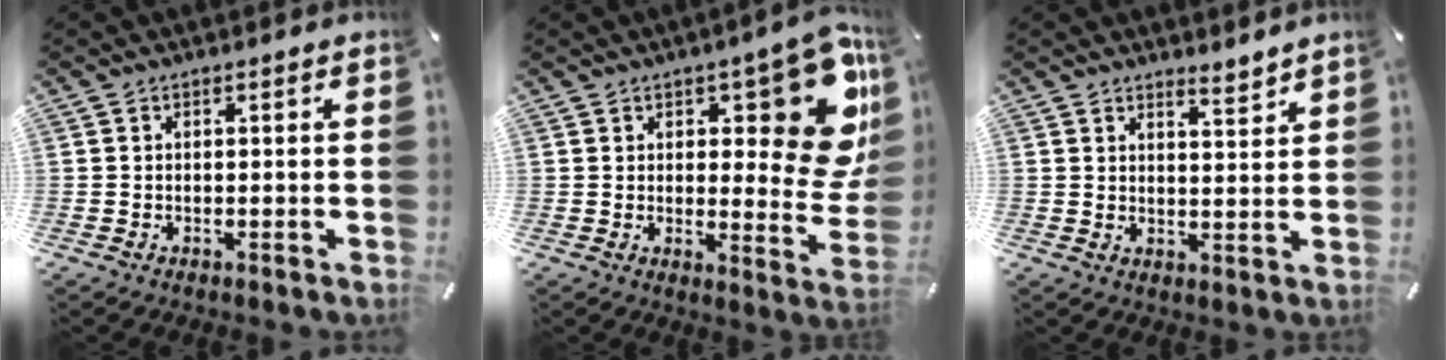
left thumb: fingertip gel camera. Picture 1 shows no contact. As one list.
[{"total": 18.0, "force": [8.0, 7.0, 14.5], "torque": [-0.167, -0.068, 0.130]}, {"total": 4.0, "force": [3.8, 0.6, 0.7], "torque": [0.003, -0.034, 0.067]}]